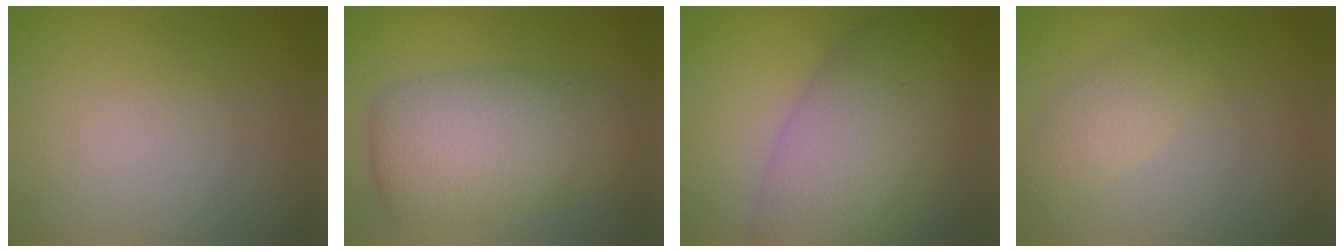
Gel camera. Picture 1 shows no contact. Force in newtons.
{"total": 7.5, "press": 7.5, "slide": 0.1}
{"total": 8.6, "press": 8.6, "slide": 0.3}
{"total": 1.6, "press": 1.6, "slide": 0.0}